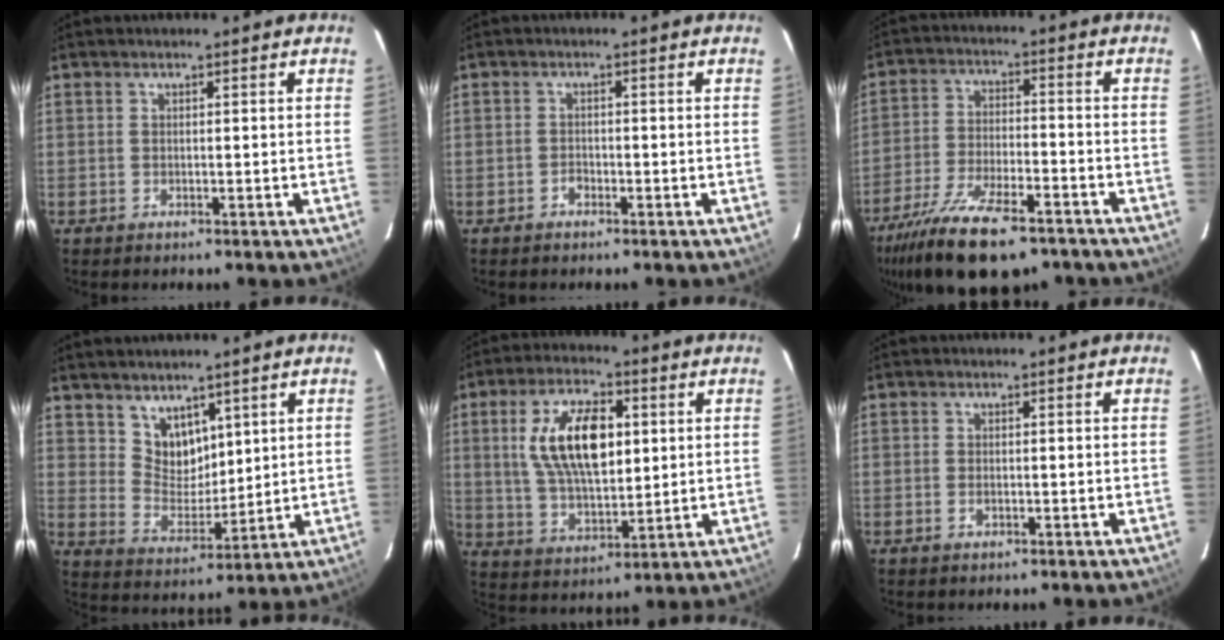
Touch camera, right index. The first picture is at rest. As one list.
[{"total": 1.3, "force": [-1.0, 0.8, 0.3], "torque": [-0.005, 0.001, -0.018]}, {"total": 18.1, "force": [-13.3, 5.9, 10.8], "torque": [-0.220, -0.043, -0.221]}, {"total": 7.0, "force": [4.9, 4.5, 2.1], "torque": [-0.029, -0.001, 0.102]}, {"total": 14.3, "force": [3.4, 6.7, 12.2], "torque": [-0.230, 0.010, 0.068]}, {"total": 1.2, "force": [-0.5, 0.8, 0.8], "torque": [-0.015, -0.001, -0.009]}]